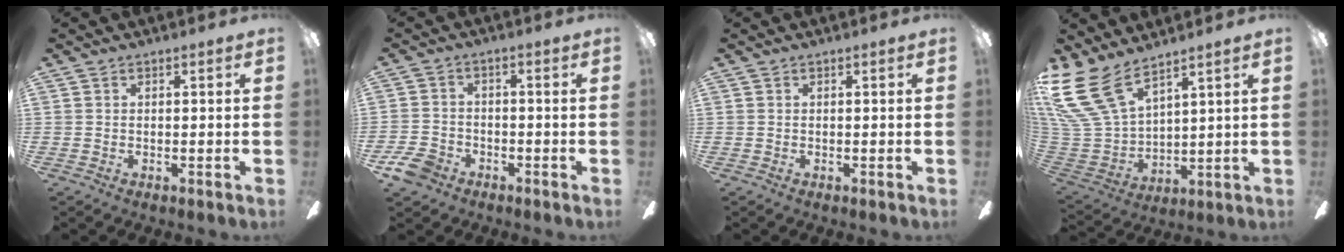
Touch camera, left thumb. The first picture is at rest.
{"total": 6.1, "force": [-4.1, 4.0, 2.2], "torque": [-0.051, 0.023, -0.079]}
{"total": 0.0}
{"total": 18.1, "force": [11.9, 8.7, 10.5], "torque": [-0.267, -0.069, 0.218]}